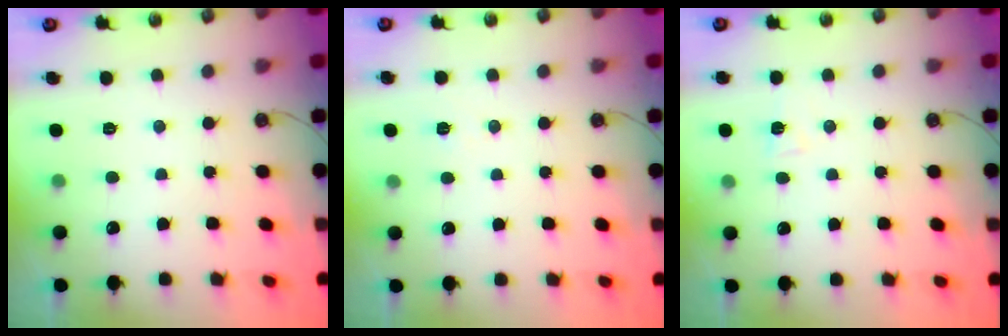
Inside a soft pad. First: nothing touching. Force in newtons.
{"total": 6.3, "press": 4.4, "slide": 4.5}
{"total": 4.9, "press": 4.5, "slide": 2.0}